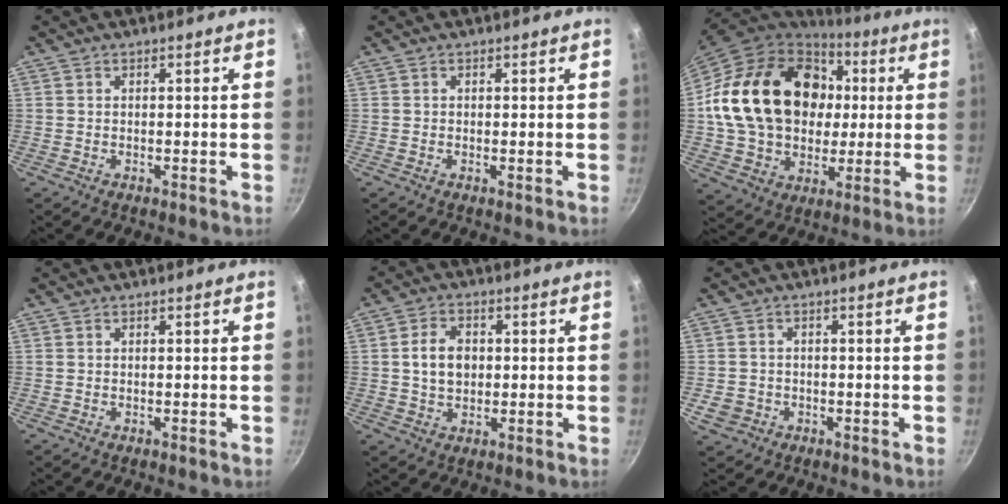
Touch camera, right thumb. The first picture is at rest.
{"total": 0.0}
{"total": 25.7, "force": [3.9, 19.5, 16.2], "torque": [-0.259, 0.024, 0.079]}
{"total": 0.0}
{"total": 6.5, "force": [0.5, 4.8, 4.3], "torque": [-0.060, 0.008, 0.007]}
{"total": 3.9, "force": [-1.2, 3.4, 1.4], "torque": [-0.020, 0.010, -0.013]}